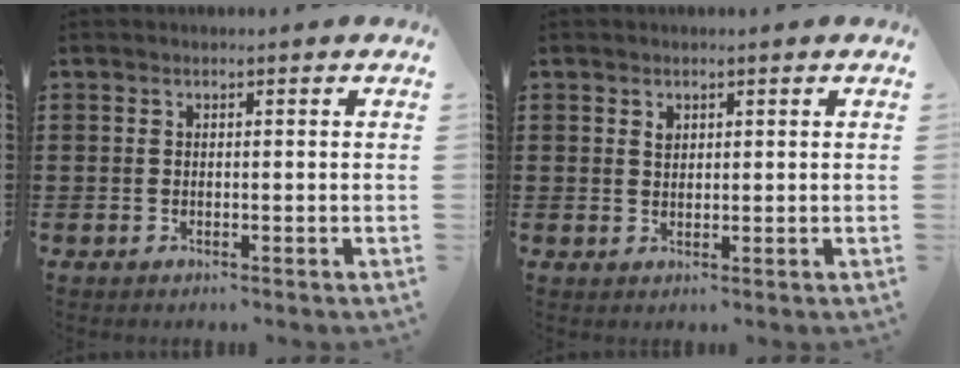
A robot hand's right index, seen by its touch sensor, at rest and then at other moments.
{"total": 1.2, "force": [0.7, 0.8, 0.6], "torque": [-0.014, 0.003, 0.013]}